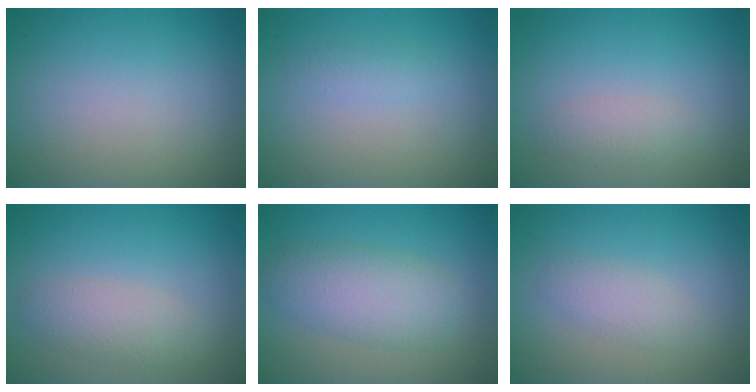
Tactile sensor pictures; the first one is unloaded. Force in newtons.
{"total": 0.9, "press": 0.9, "slide": 0.0}
{"total": 1.5, "press": 1.5, "slide": 0.1}
{"total": 2.4, "press": 2.4, "slide": 0.1}
{"total": 4.7, "press": 4.7, "slide": 0.1}
{"total": 1.9, "press": 1.9, "slide": 0.0}